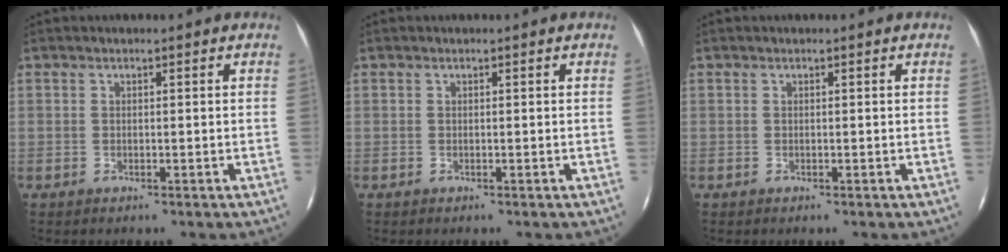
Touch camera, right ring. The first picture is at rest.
{"total": 0.0}
{"total": 0.0}